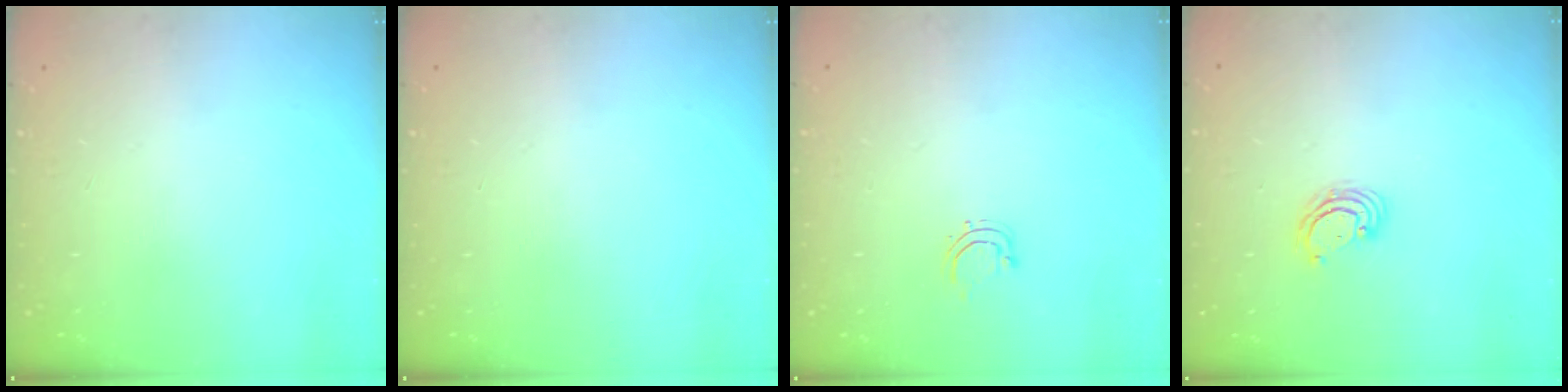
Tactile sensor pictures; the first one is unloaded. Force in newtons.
{"total": 0.0}
{"total": 2.8, "press": 2.8, "slide": 0.5}
{"total": 3.8, "press": 3.8, "slide": 0.2}